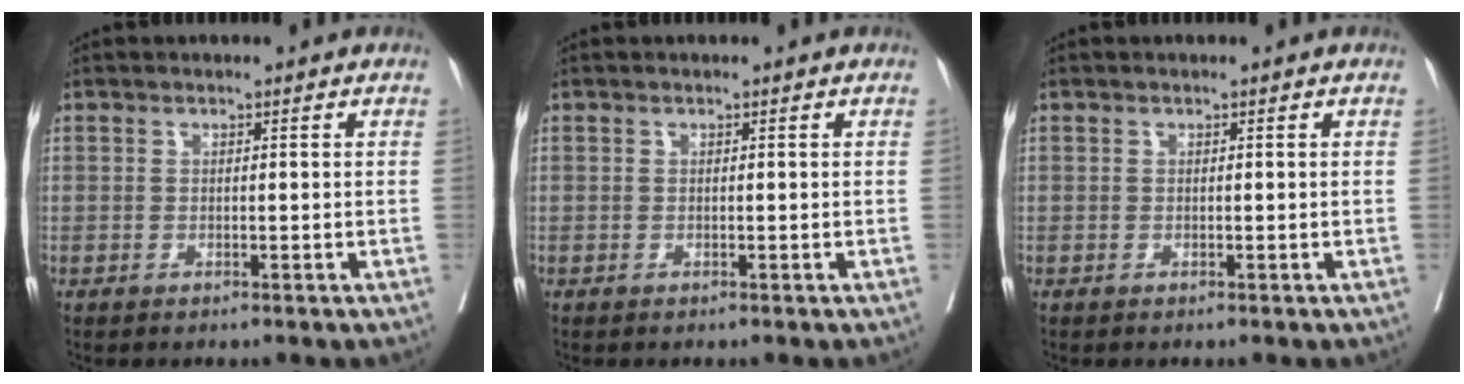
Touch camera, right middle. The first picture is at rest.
{"total": 0.0}
{"total": 0.0}